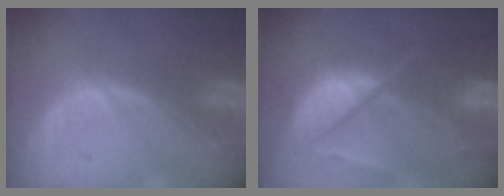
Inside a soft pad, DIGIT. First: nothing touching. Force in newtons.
{"total": 10.4, "press": 8.6, "slide": 5.7}